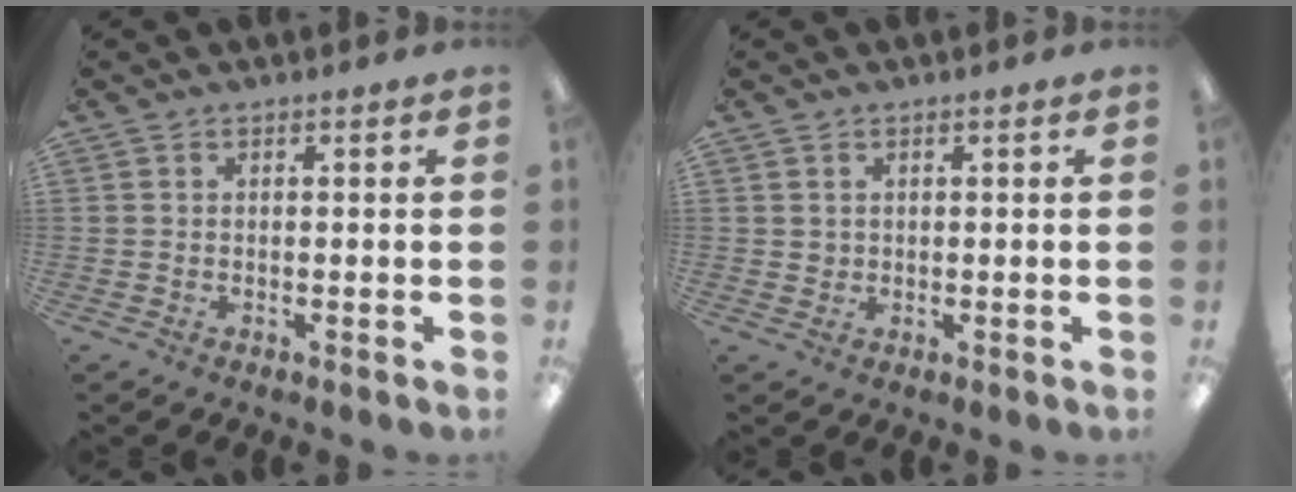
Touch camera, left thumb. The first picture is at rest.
{"total": 1.3, "force": [0.7, 1.1, 0.0], "torque": [-0.003, 0.002, 0.014]}